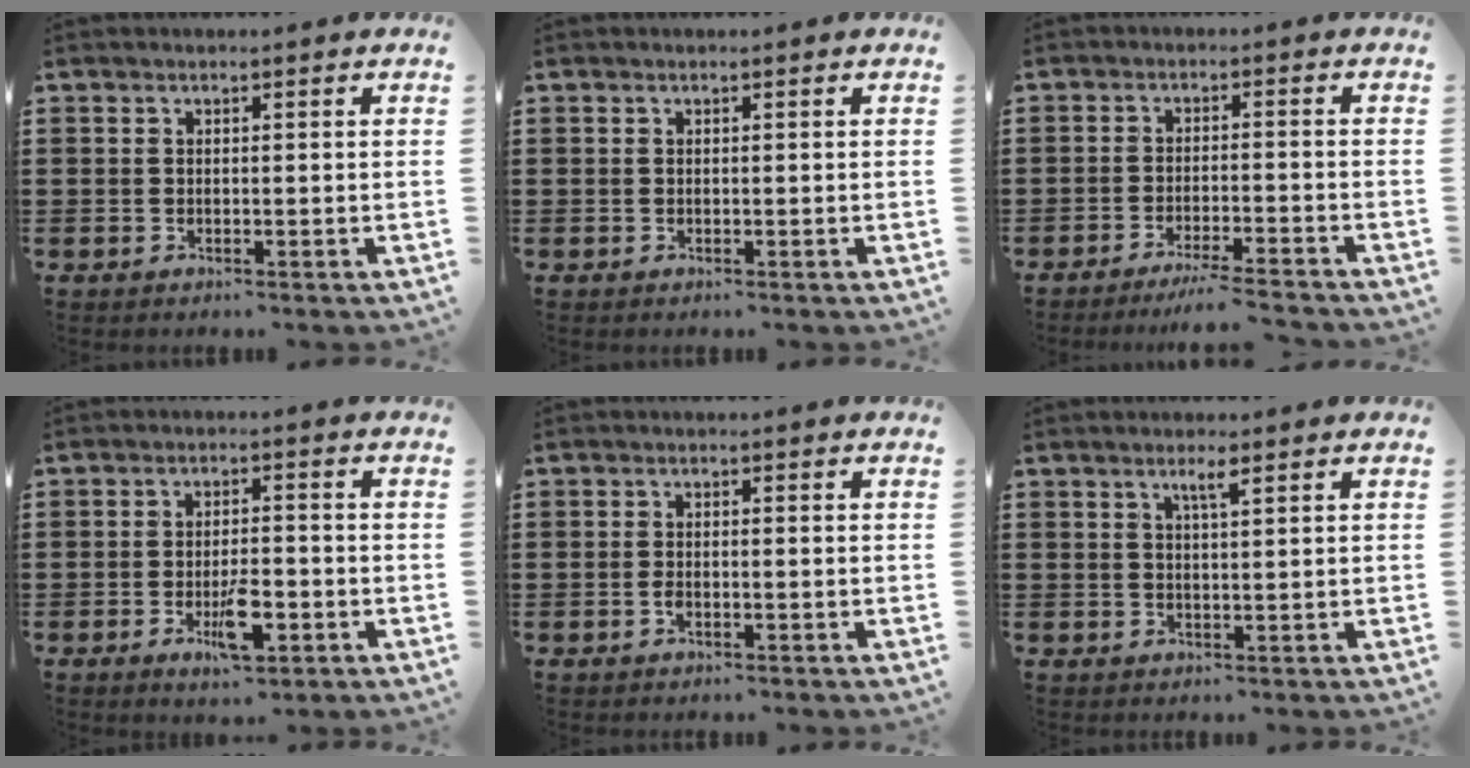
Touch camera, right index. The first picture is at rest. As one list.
[{"total": 0.0}, {"total": 3.9, "force": [-3.5, -0.6, 1.6], "torque": [-0.027, -0.011, -0.066]}, {"total": 6.7, "force": [-2.5, 2.4, 5.8], "torque": [-0.103, 0.000, -0.040]}, {"total": 1.3, "force": [-0.6, 0.4, 1.1], "torque": [-0.022, -0.003, -0.010]}, {"total": 2.1, "force": [1.2, 0.2, 1.8], "torque": [-0.038, 0.001, 0.020]}]